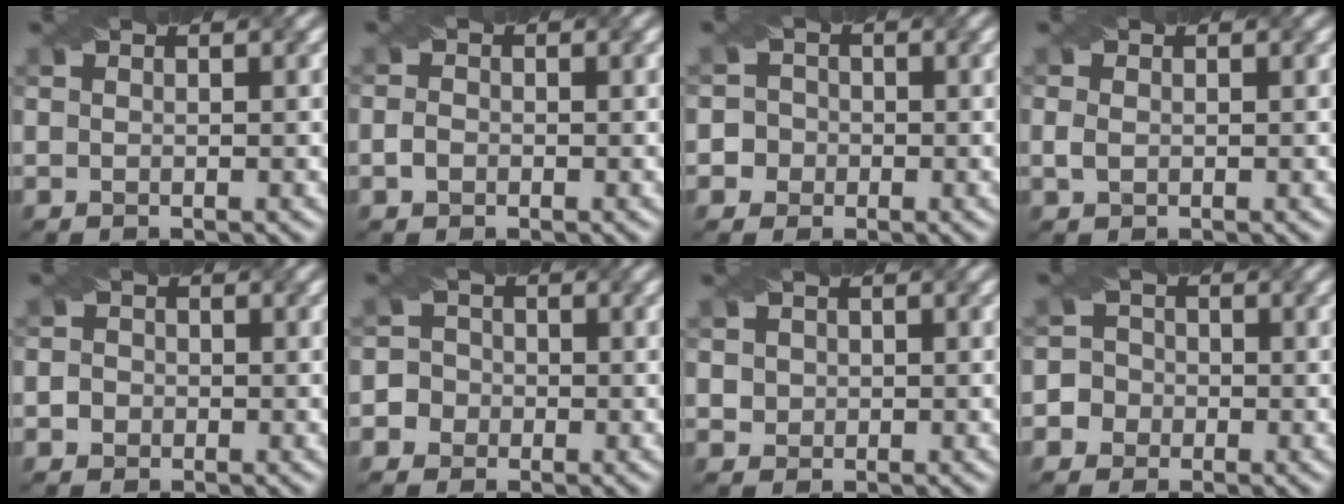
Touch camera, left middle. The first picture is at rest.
{"total": 1.0, "force": [-0.4, 0.8, 0.5], "torque": [-0.011, 0.003, -0.012]}
{"total": 3.4, "force": [-0.8, 3.3, 0.4], "torque": [0.017, 0.020, -0.036]}
{"total": 1.1, "force": [0.0, 0.9, 0.7], "torque": [-0.020, 0.002, -0.001]}
{"total": 1.3, "force": [-0.2, 1.2, 0.3], "torque": [0.007, 0.007, -0.009]}
{"total": 3.3, "force": [-1.1, 3.1, 0.3], "torque": [0.021, 0.018, -0.039]}
{"total": 1.4, "force": [0.5, 1.3, 0.3], "torque": [-0.008, 0.008, 0.018]}
{"total": 3.7, "force": [-1.3, 3.4, 0.3], "torque": [0.017, 0.017, -0.042]}